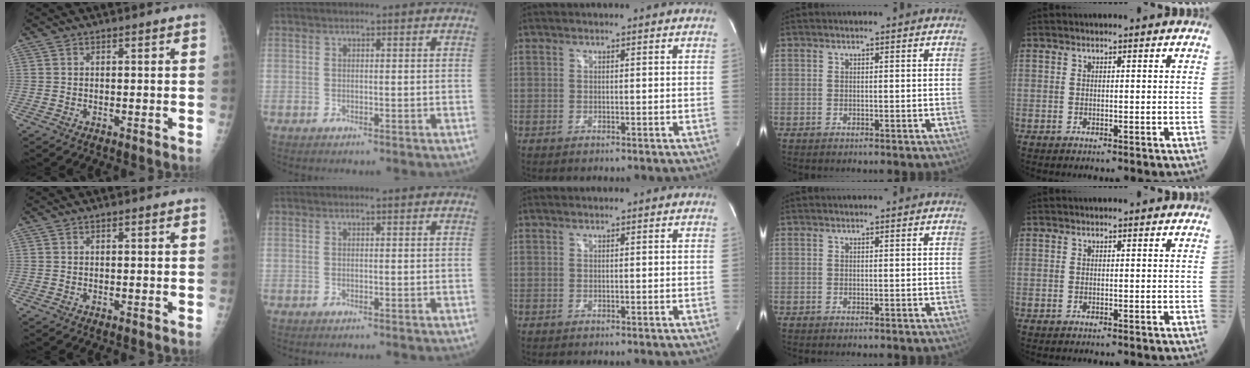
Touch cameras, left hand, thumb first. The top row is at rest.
{}